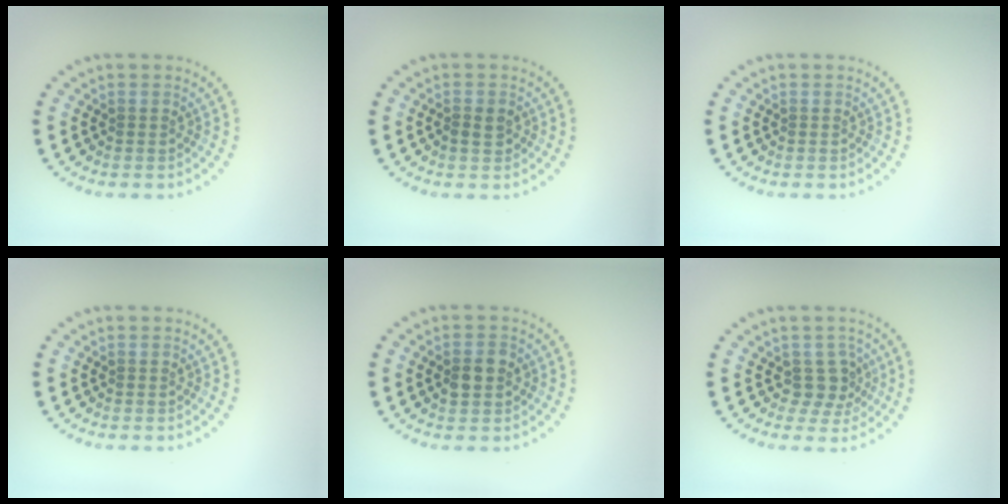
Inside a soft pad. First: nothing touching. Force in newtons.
{"total": 1.5, "press": 1.5, "slide": 0.1}
{"total": 0.0}
{"total": 0.0}
{"total": 2.2, "press": 2.2, "slide": 0.2}
{"total": 2.5, "press": 1.9, "slide": 1.6}